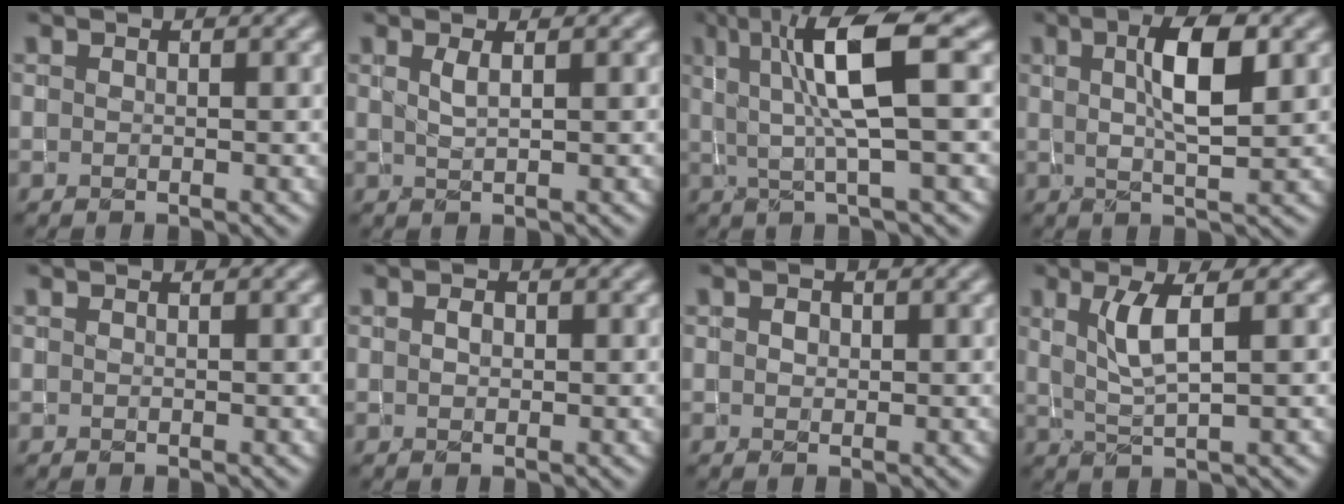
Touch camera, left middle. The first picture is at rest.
{"total": 1.1, "force": [0.4, 0.3, 1.0], "torque": [-0.017, 0.001, 0.006]}
{"total": 7.2, "force": [1.7, 1.3, 6.9], "torque": [-0.124, 0.000, 0.029]}
{"total": 5.2, "force": [1.3, 1.5, 4.8], "torque": [-0.080, 0.003, 0.020]}
{"total": 0.0}
{"total": 0.8, "force": [0.0, 0.6, 0.5], "torque": [-0.010, 0.001, 0.002]}
{"total": 0.7, "force": [0.0, 0.6, 0.3], "torque": [-0.005, 0.001, 0.002]}
{"total": 3.4, "force": [0.9, 0.7, 3.3], "torque": [-0.069, -0.002, 0.023]}